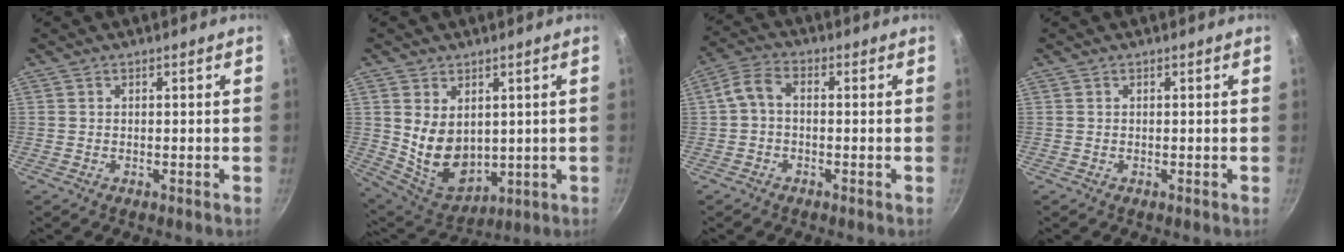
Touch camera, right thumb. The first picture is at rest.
{"total": 11.6, "force": [1.9, 8.2, 8.0], "torque": [-0.115, -0.032, 0.065]}
{"total": 4.7, "force": [-0.7, 3.1, 3.5], "torque": [-0.080, 0.026, -0.025]}
{"total": 0.0}